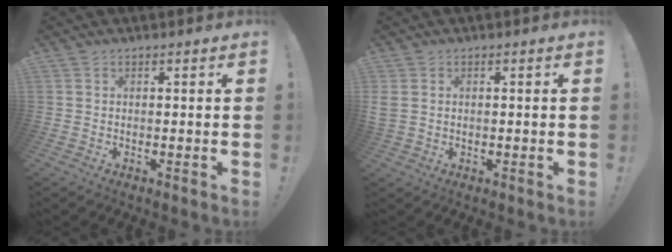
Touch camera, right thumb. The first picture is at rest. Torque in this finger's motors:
{"motor_torque": [0.04, 0.54, 0.47, -0.34, 0.11]}